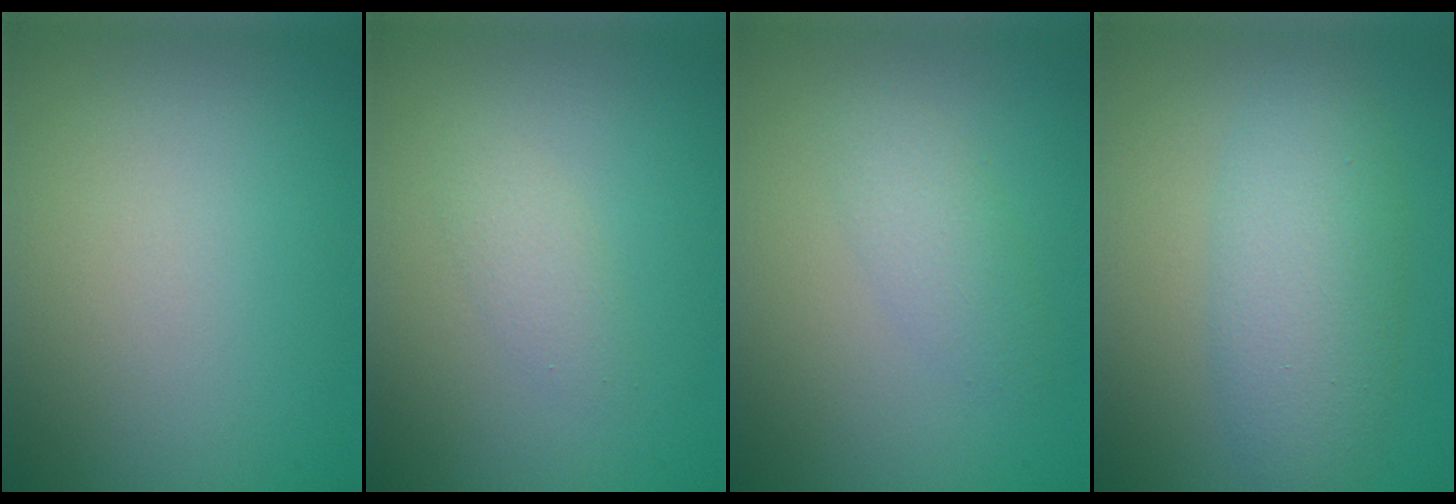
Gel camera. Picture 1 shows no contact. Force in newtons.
{"total": 1.5, "press": 1.5, "slide": 0.1}
{"total": 2.1, "press": 2.1, "slide": 0.1}
{"total": 5.2, "press": 5.2, "slide": 0.1}